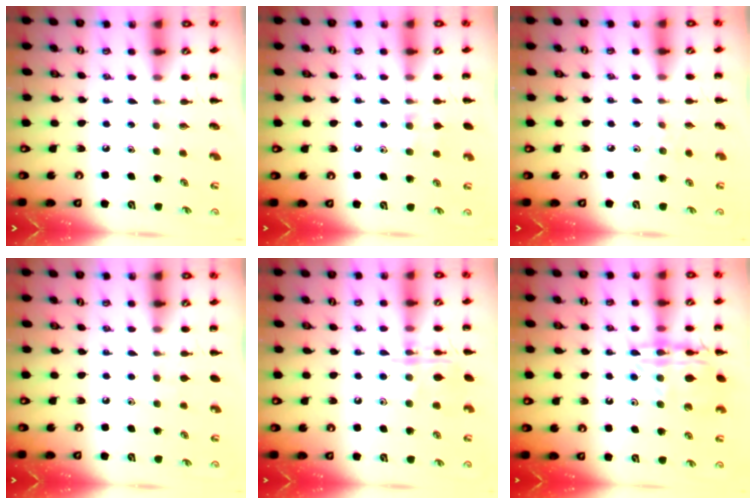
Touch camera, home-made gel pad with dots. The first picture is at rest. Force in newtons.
{"total": 7.2, "press": 6.9, "slide": 2.1}
{"total": 2.5, "press": 2.3, "slide": 1.0}
{"total": 2.8, "press": 2.5, "slide": 1.3}
{"total": 11.3, "press": 11.3, "slide": 0.6}
{"total": 15.4, "press": 15.3, "slide": 1.8}